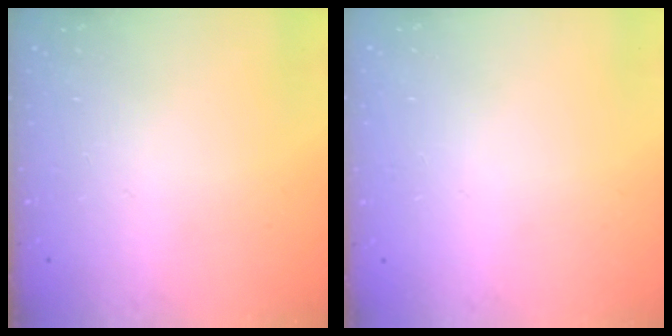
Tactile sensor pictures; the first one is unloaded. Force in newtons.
{"total": 0.0}